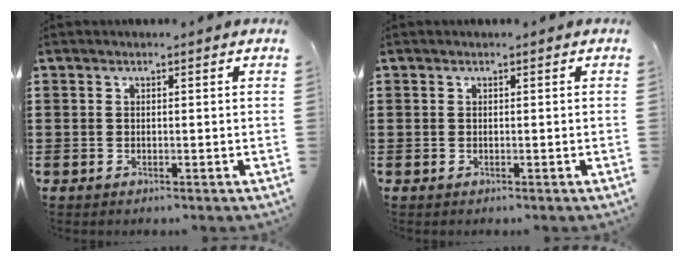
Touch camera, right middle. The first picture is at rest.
{"total": 0.0}